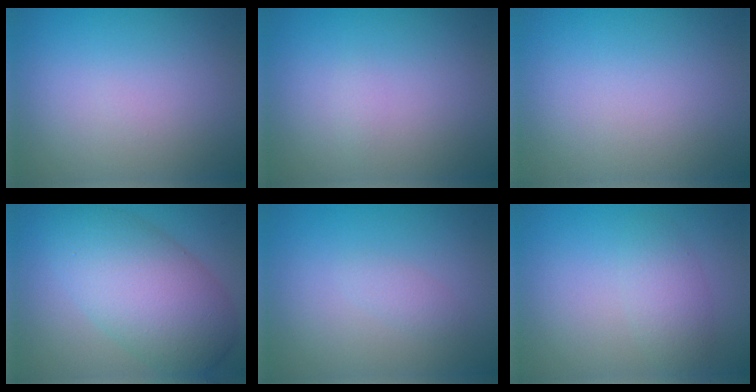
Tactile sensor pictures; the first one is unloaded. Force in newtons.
{"total": 0.5, "press": 0.5, "slide": 0.1}
{"total": 0.0}
{"total": 8.6, "press": 8.6, "slide": 0.1}
{"total": 1.1, "press": 1.1, "slide": 0.1}
{"total": 2.4, "press": 2.4, "slide": 0.0}